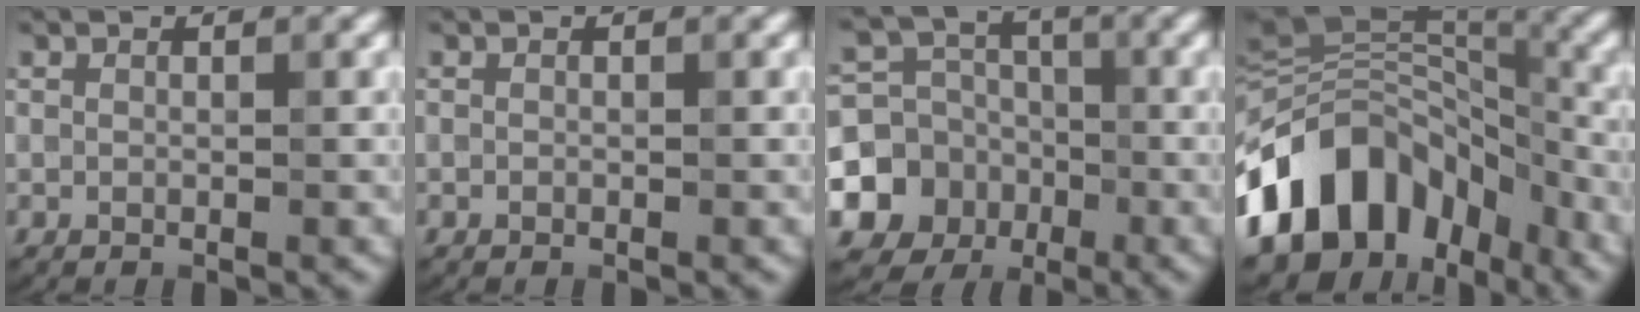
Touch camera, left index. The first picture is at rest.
{"total": 0.0}
{"total": 9.8, "force": [-3.2, 8.8, 2.9], "torque": [-0.067, -0.018, -0.073]}
{"total": 14.4, "force": [-6.4, 9.1, 9.1], "torque": [-0.186, 0.021, -0.128]}